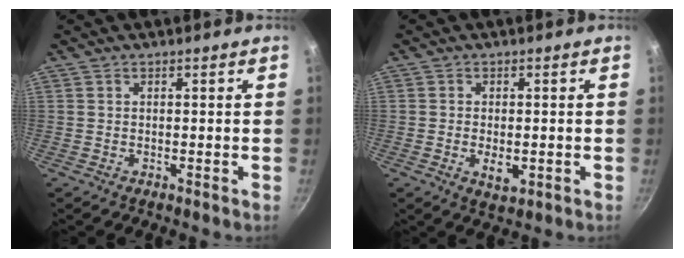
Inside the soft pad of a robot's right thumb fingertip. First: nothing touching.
{"total": 4.9, "force": [-0.9, 2.7, 3.9], "torque": [-0.060, -0.006, -0.008]}